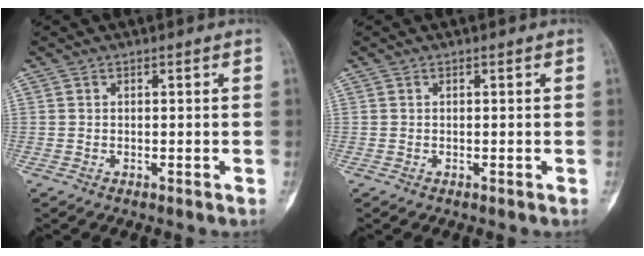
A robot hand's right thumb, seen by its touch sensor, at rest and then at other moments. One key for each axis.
{"total": 0.0}